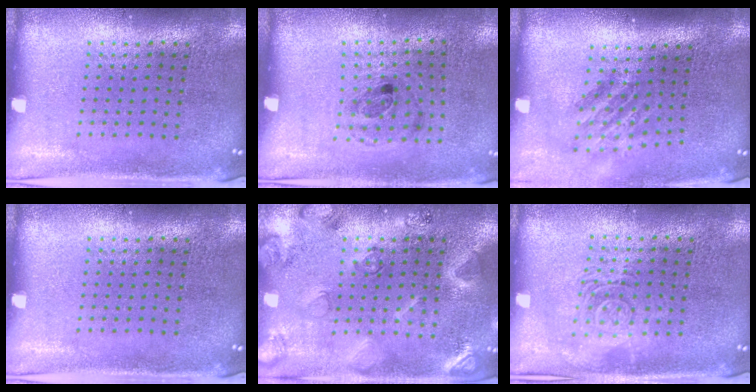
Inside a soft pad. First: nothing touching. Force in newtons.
{"total": 1.2, "press": 0.8, "slide": 0.9}
{"total": 1.7, "press": 1.2, "slide": 1.2}
{"total": 0.0}
{"total": 2.3, "press": 2.3, "slide": 0.3}
{"total": 2.8, "press": 2.8, "slide": 0.4}